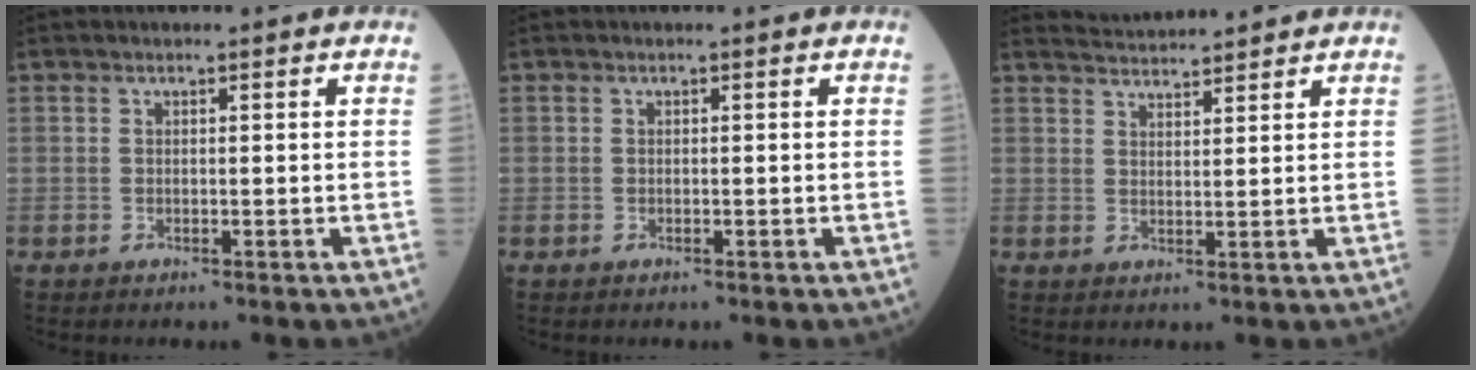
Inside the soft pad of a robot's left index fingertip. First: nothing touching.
{"total": 0.0}
{"total": 5.2, "force": [5.1, -0.1, 0.3], "torque": [-0.017, 0.027, 0.084]}